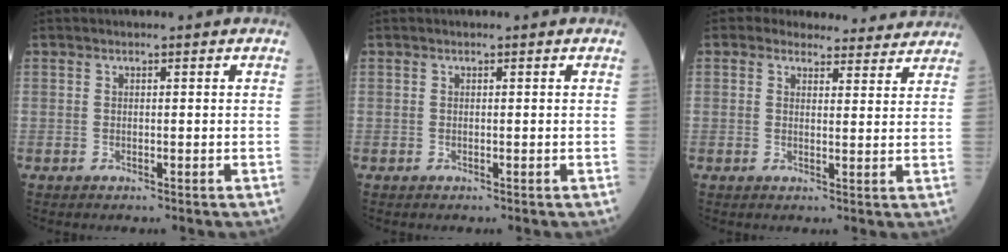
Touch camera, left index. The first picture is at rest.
{"total": 0.0}
{"total": 9.9, "force": [9.3, 3.3, 0.9], "torque": [0.019, 0.010, 0.093]}